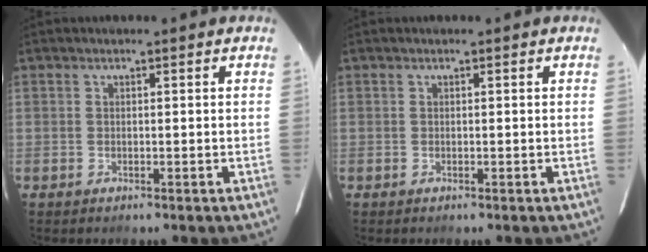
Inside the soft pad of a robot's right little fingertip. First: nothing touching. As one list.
[{"total": 0.0}]